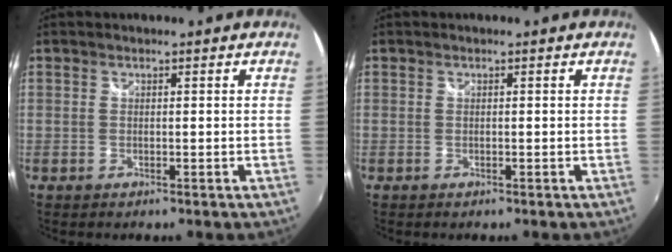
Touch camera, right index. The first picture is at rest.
{"total": 0.0}